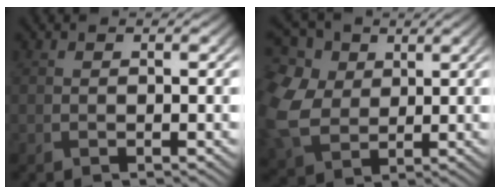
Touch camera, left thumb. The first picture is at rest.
{"total": 11.8, "force": [2.3, 9.1, 7.1], "torque": [-0.228, 0.000, 0.050]}